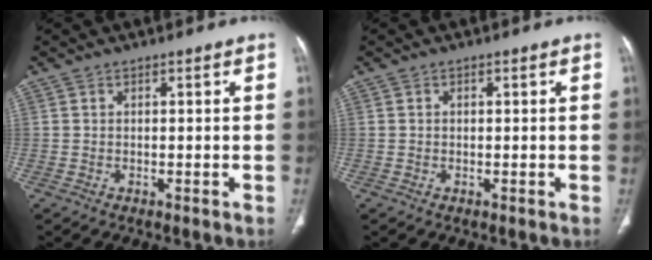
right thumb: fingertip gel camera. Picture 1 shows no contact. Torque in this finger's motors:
{"motor_torque": [-0.42, -0.42, -0.18, 0.05, 0.06]}